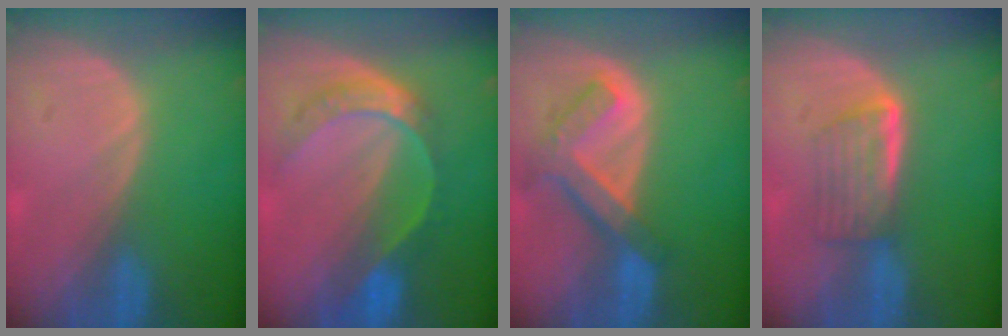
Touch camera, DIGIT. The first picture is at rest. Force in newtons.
{"total": 7.7, "press": 6.4, "slide": 4.4}
{"total": 7.5, "press": 6.4, "slide": 3.8}
{"total": 5.9, "press": 5.0, "slide": 3.1}